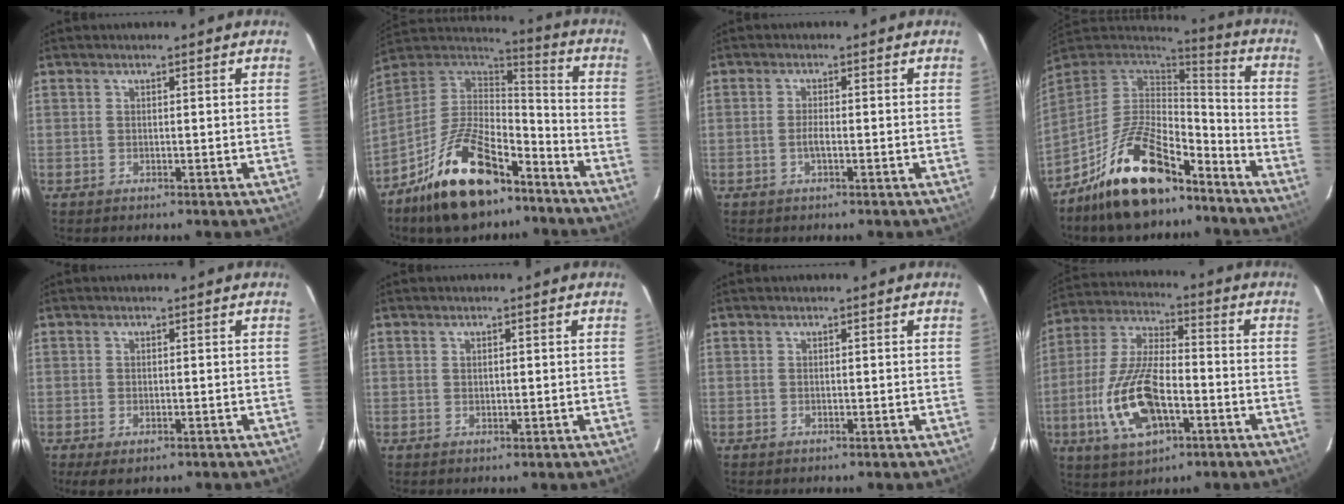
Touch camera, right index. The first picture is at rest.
{"total": 21.5, "force": [-13.7, 9.5, 13.6], "torque": [-0.267, 0.002, -0.231]}
{"total": 1.7, "force": [-0.6, 0.4, 1.5], "torque": [-0.031, 0.000, -0.013]}
{"total": 19.5, "force": [-13.0, 7.9, 12.1], "torque": [-0.240, 0.002, -0.222]}
{"total": 3.3, "force": [-1.8, 1.7, 2.2], "torque": [-0.044, -0.012, -0.027]}
{"total": 1.0, "force": [0.3, 0.6, 0.8], "torque": [-0.013, 0.003, 0.005]}
{"total": 0.0}
{"total": 16.6, "force": [-5.3, 7.2, 14.0], "torque": [-0.304, -0.006, -0.096]}